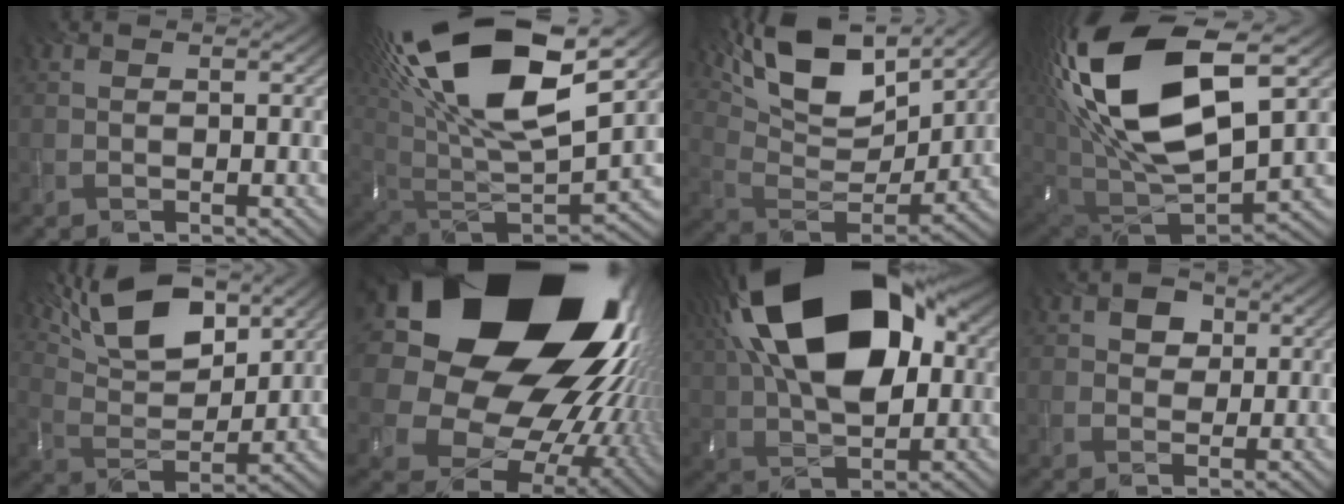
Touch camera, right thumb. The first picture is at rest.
{"total": 20.6, "force": [9.9, 9.2, 15.6], "torque": [-0.338, 0.020, 0.184]}
{"total": 14.4, "force": [9.9, 5.5, 8.9], "torque": [-0.182, 0.001, 0.172]}
{"total": 19.8, "force": [7.4, 10.5, 15.0], "torque": [-0.350, 0.009, 0.149]}
{"total": 14.2, "force": [9.3, 5.5, 9.3], "torque": [-0.181, 0.020, 0.147]}
{"total": 25.1, "force": [9.4, 18.8, 13.7], "torque": [-0.282, -0.023, 0.148]}
{"total": 20.4, "force": [6.2, 11.4, 15.7], "torque": [-0.285, 0.054, 0.082]}
{"total": 2.8, "force": [1.0, 2.3, 1.2], "torque": [-0.024, 0.004, 0.013]}